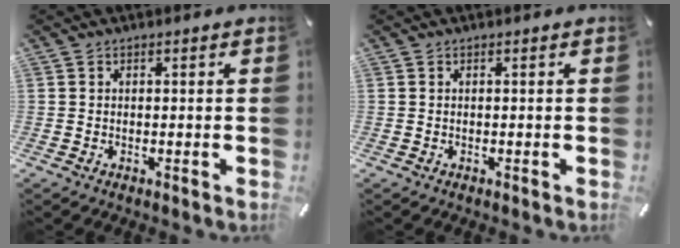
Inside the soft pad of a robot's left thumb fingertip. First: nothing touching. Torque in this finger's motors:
{"motor_torque": [-0.17, -0.16, 0.04, -0.04, 0.00]}